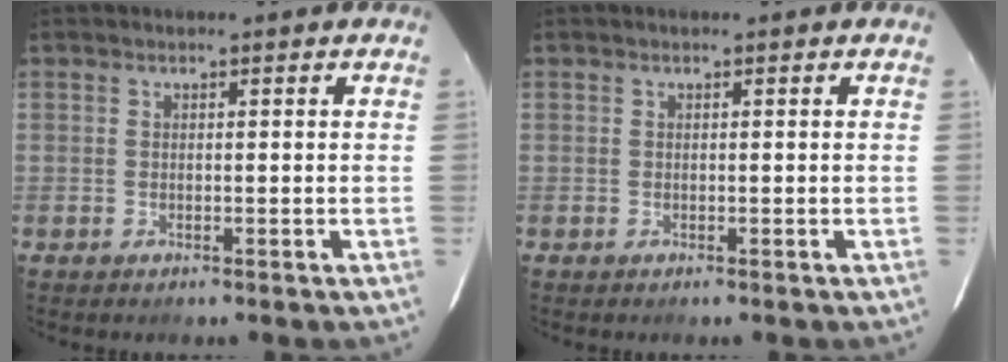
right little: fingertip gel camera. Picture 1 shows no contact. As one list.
[{"total": 0.0}]